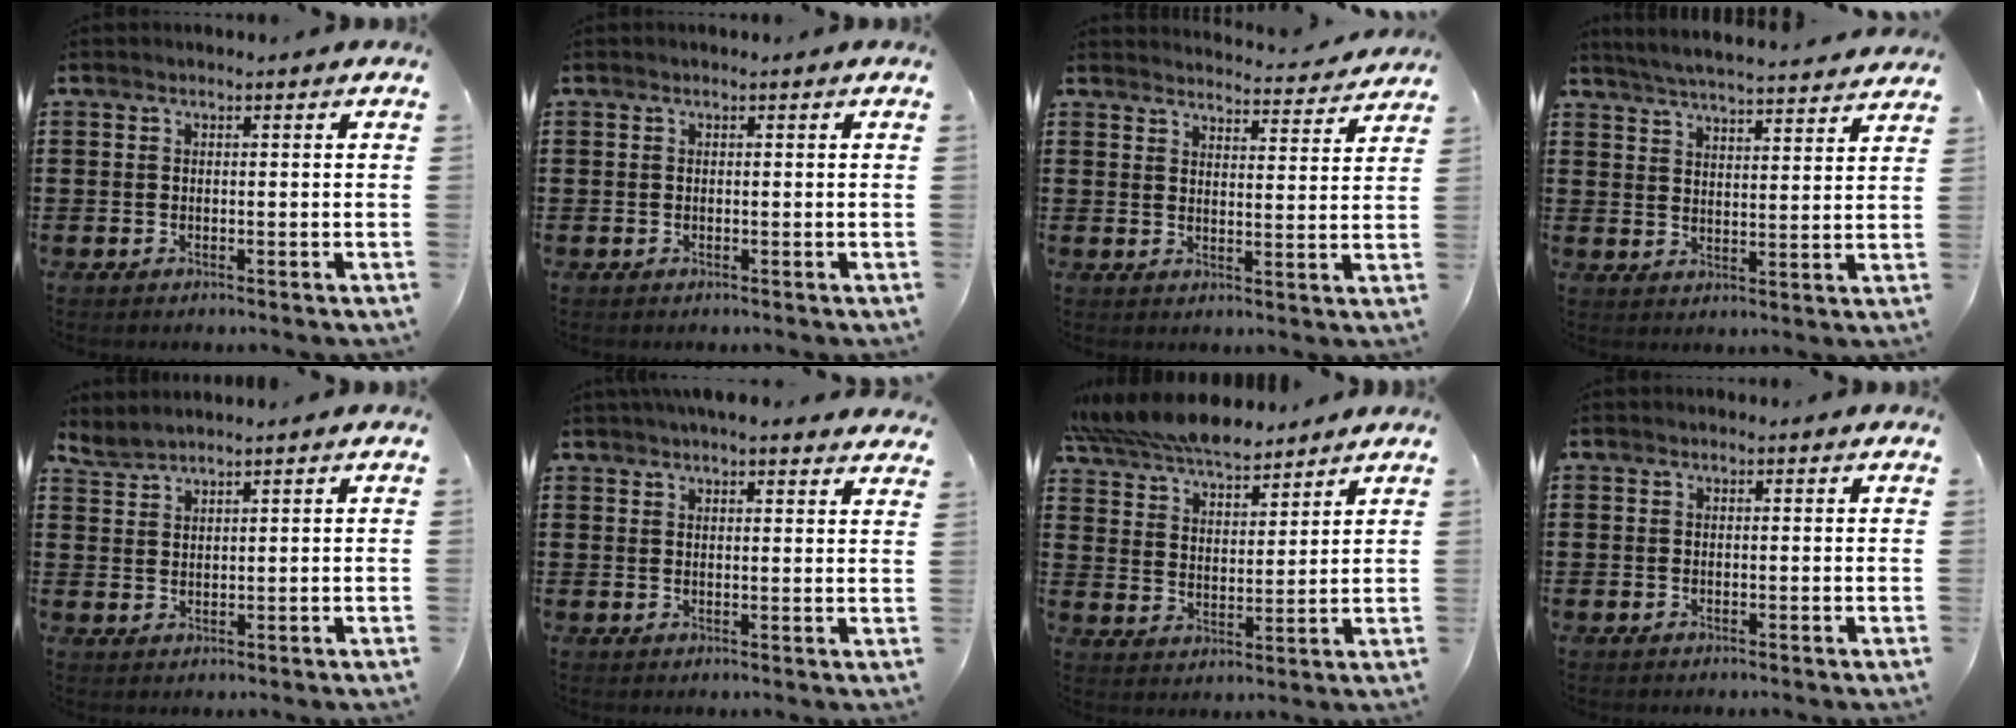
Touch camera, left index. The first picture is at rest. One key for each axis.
{"total": 0.0}
{"total": 3.6, "fx": 3.6, "fy": -0.2, "fz": 0.1, "tx": -0.010, "ty": -0.029, "tz": 0.060}
{"total": 5.1, "fx": 5.0, "fy": -0.6, "fz": 0.9, "tx": -0.038, "ty": -0.033, "tz": 0.086}
{"total": 2.3, "fx": 2.3, "fy": -0.1, "fz": 0.1, "tx": -0.010, "ty": -0.003, "tz": 0.046}
{"total": 3.7, "fx": 3.5, "fy": 0.2, "fz": 1.1, "tx": -0.031, "ty": -0.006, "tz": 0.066}
{"total": 7.9, "fx": 7.5, "fy": 0.9, "fz": 2.4, "tx": -0.077, "ty": -0.030, "tz": 0.137}
{"total": 0.0}